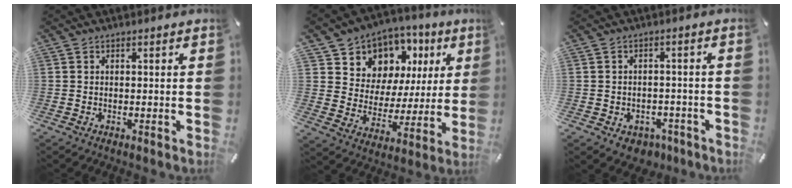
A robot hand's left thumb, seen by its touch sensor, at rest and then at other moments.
{"total": 9.8, "force": [5.7, 7.9, 0.9], "torque": [-0.023, -0.064, 0.107]}
{"total": 4.5, "force": [-2.5, 3.4, 1.7], "torque": [-0.024, 0.018, -0.042]}